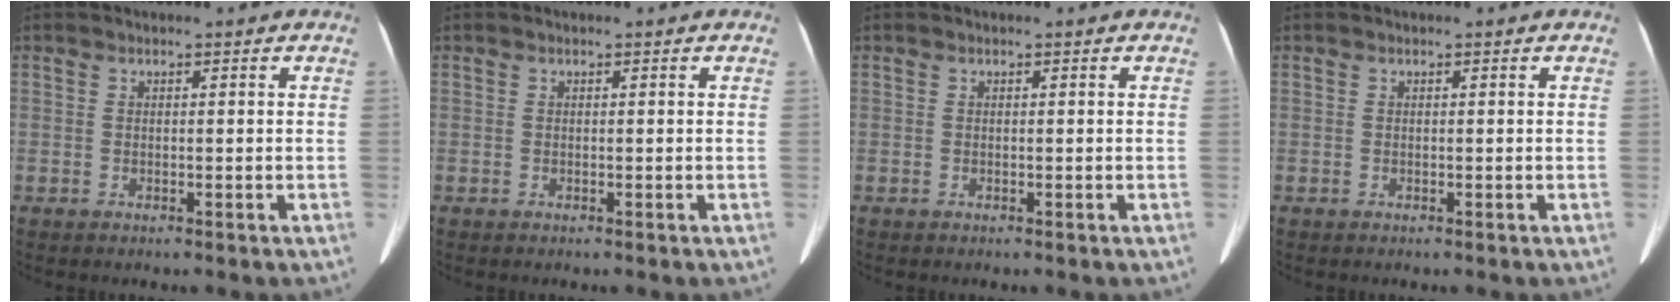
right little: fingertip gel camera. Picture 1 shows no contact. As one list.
[{"total": 0.0}, {"total": 0.0}, {"total": 0.0}]